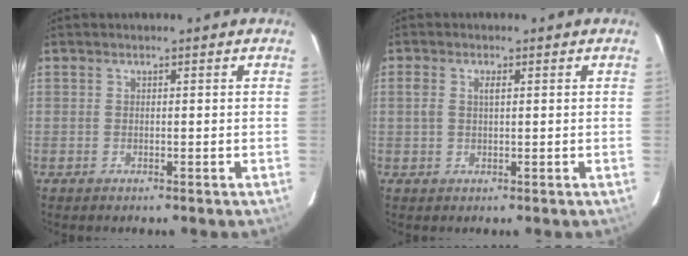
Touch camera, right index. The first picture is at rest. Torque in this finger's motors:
{"motor_torque": [0.03, -0.02, 0.03, 0.04]}